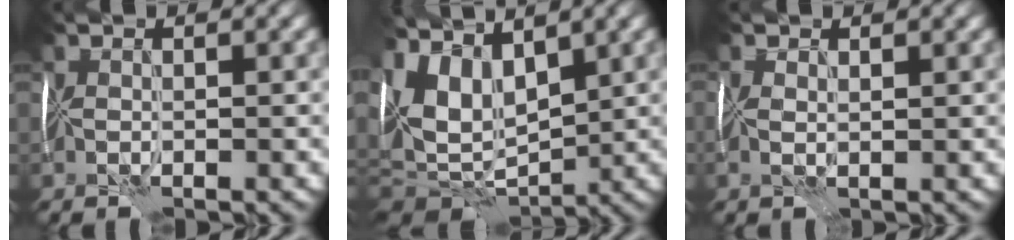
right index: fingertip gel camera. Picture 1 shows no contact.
{"total": 9.9, "force": [3.1, 6.3, 7.0], "torque": [-0.135, 0.008, 0.061]}
{"total": 1.1, "force": [0.6, 0.5, 0.7], "torque": [-0.012, 0.003, 0.009]}